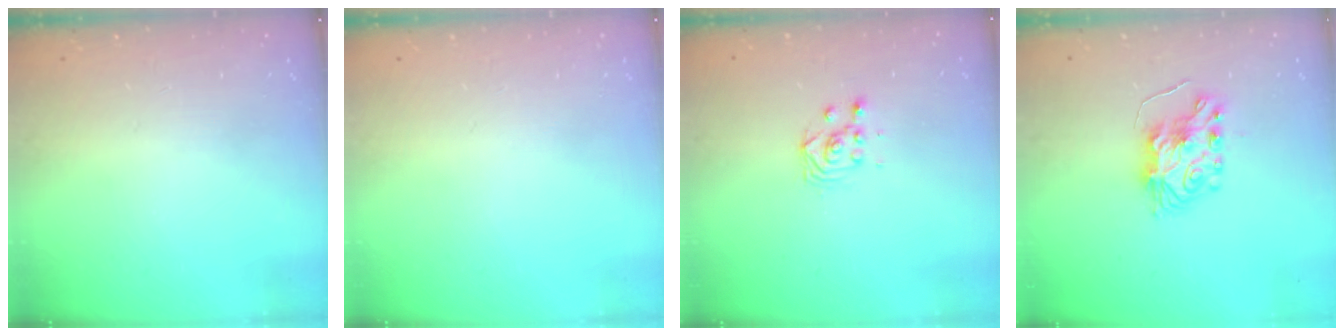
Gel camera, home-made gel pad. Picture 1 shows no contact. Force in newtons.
{"total": 0.0}
{"total": 2.9, "press": 2.9, "slide": 0.1}
{"total": 7.5, "press": 7.5, "slide": 0.6}